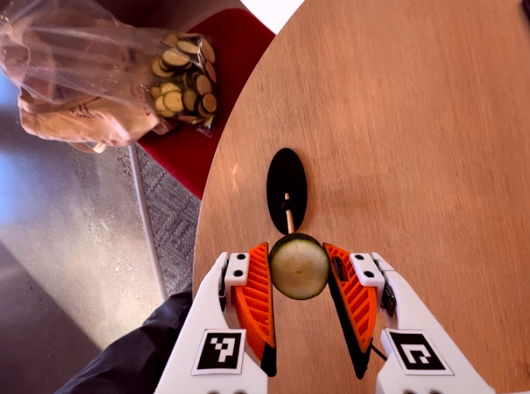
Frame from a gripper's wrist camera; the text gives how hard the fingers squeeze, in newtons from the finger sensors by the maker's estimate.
{"total": 8.7, "left": 8.4, "right": 8.9}